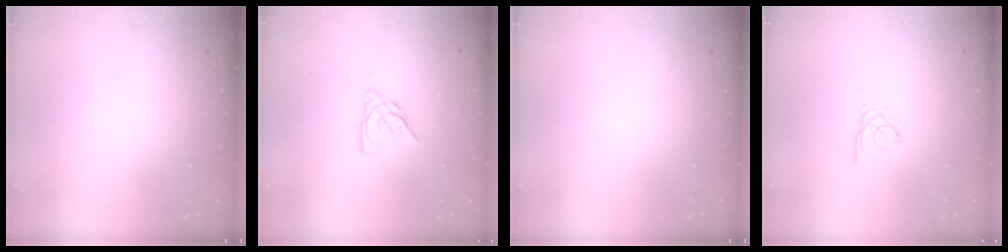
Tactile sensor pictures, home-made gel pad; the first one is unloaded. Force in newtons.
{"total": 8.2, "press": 8.1, "slide": 0.6}
{"total": 0.0}
{"total": 2.2, "press": 2.2, "slide": 0.2}